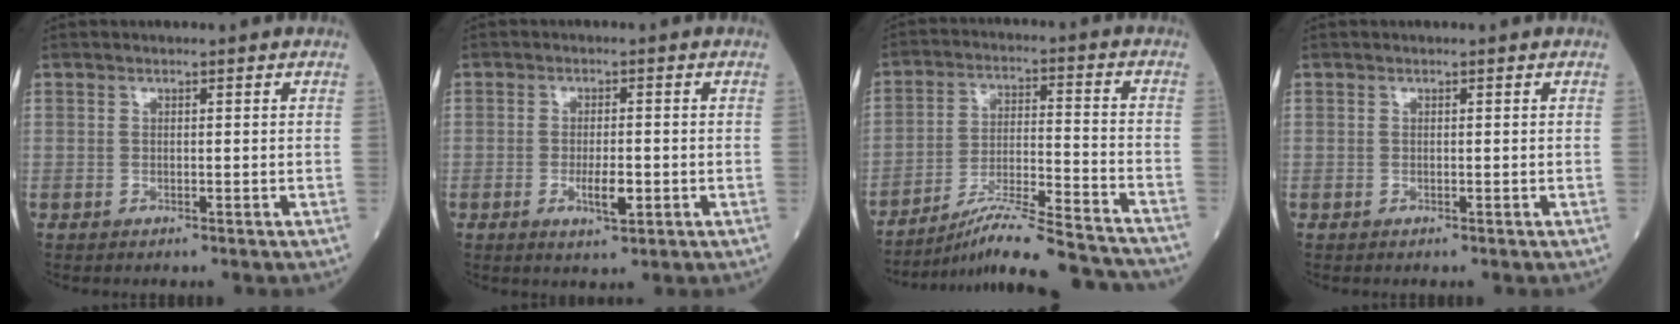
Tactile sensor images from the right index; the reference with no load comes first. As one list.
[{"total": 3.8, "force": [-1.1, 1.0, 3.5], "torque": [-0.064, -0.002, -0.014]}, {"total": 19.3, "force": [-17.9, 0.0, 7.2], "torque": [-0.103, -0.007, -0.271]}, {"total": 0.0}]